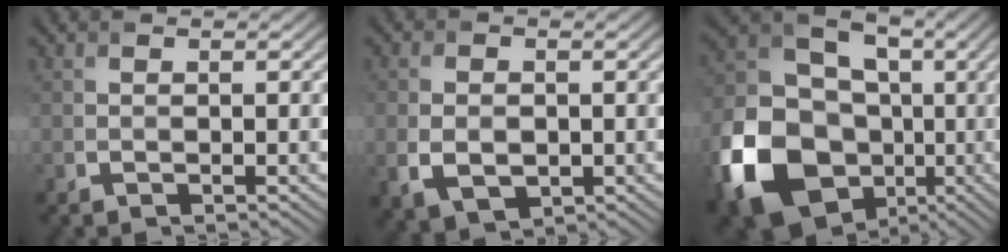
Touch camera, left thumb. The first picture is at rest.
{"total": 4.7, "force": [-0.8, 3.3, 3.3], "torque": [-0.073, -0.012, -0.011]}
{"total": 18.1, "force": [-5.8, 14.0, 9.9], "torque": [-0.239, -0.026, -0.110]}